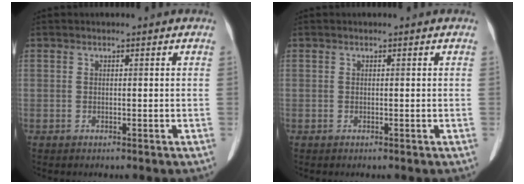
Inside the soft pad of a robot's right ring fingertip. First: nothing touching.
{"total": 0.0}